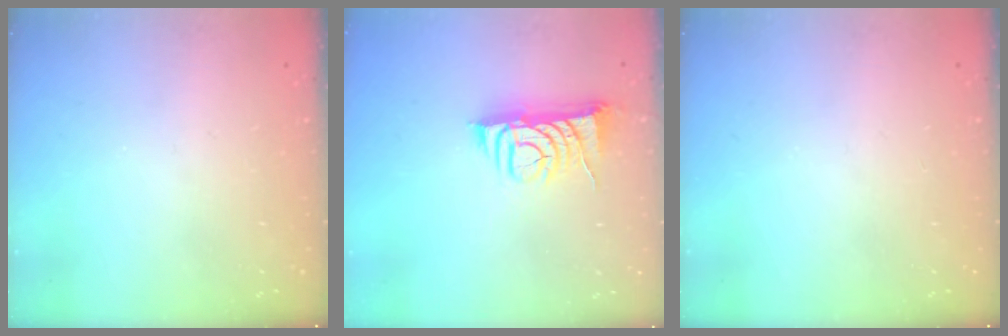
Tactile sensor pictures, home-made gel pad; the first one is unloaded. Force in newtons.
{"total": 8.2, "press": 8.1, "slide": 1.2}
{"total": 0.0}